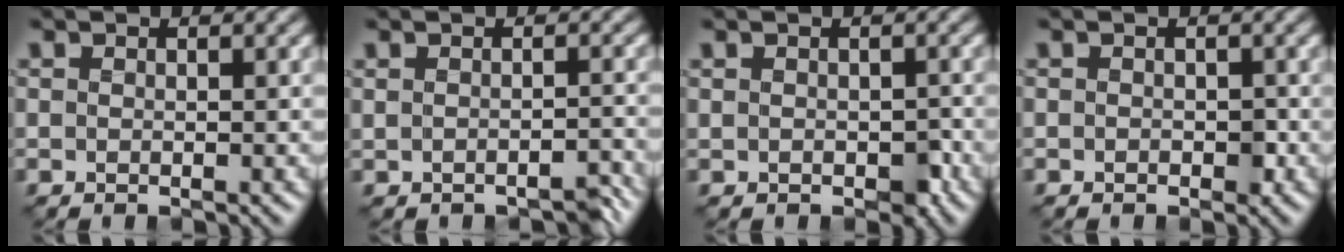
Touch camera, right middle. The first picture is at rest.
{"total": 2.8, "force": [-1.7, 1.5, 1.7], "torque": [-0.020, -0.011, -0.022]}
{"total": 2.7, "force": [-0.9, 1.7, 1.9], "torque": [-0.033, -0.008, -0.012]}
{"total": 1.3, "force": [-0.6, 0.9, 0.7], "torque": [-0.012, -0.004, -0.013]}